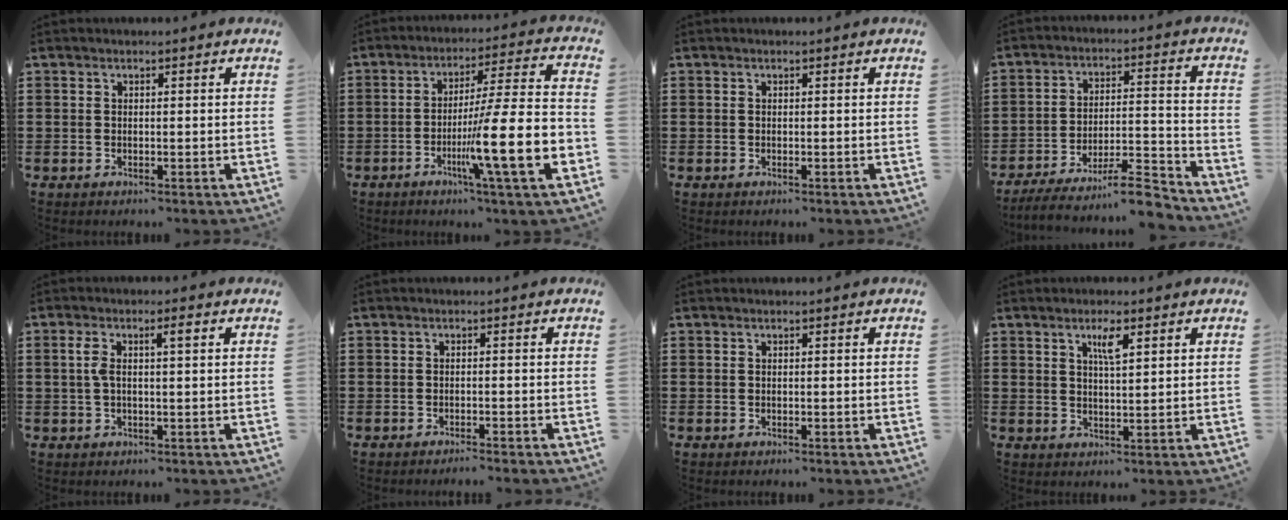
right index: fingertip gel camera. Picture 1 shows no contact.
{"total": 15.9, "force": [-5.3, 1.4, 14.9], "torque": [-0.241, -0.021, -0.092]}
{"total": 0.0}
{"total": 9.8, "force": [-8.4, 1.3, 4.9], "torque": [-0.069, 0.017, -0.157]}
{"total": 3.4, "force": [0.7, 0.7, 3.2], "torque": [-0.063, 0.006, 0.008]}
{"total": 1.3, "force": [-1.2, -0.4, 0.3], "torque": [-0.007, -0.001, -0.024]}
{"total": 0.0}
{"total": 3.6, "force": [1.9, 0.8, 3.0], "torque": [-0.055, 0.004, 0.028]}